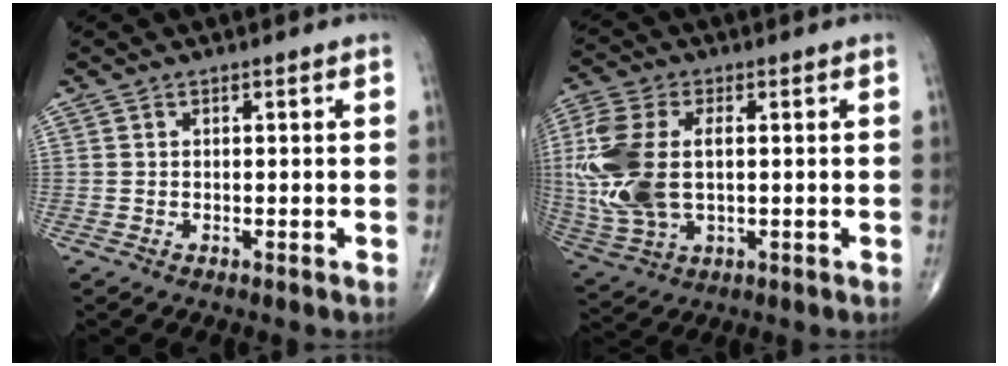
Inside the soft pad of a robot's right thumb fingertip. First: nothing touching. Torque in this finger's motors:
{"motor_torque": [0.42, 0.49, 1.50, 0.39, 0.21]}